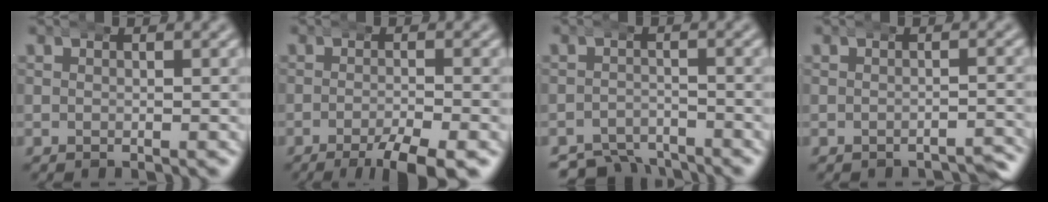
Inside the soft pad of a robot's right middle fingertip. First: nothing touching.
{"total": 5.3, "force": [-3.6, 1.2, 3.7], "torque": [-0.045, -0.009, -0.057]}
{"total": 5.6, "force": [-4.9, 2.3, 1.1], "torque": [-0.007, -0.022, -0.079]}
{"total": 1.8, "force": [-1.7, 0.4, 0.3], "torque": [-0.003, 0.000, -0.028]}